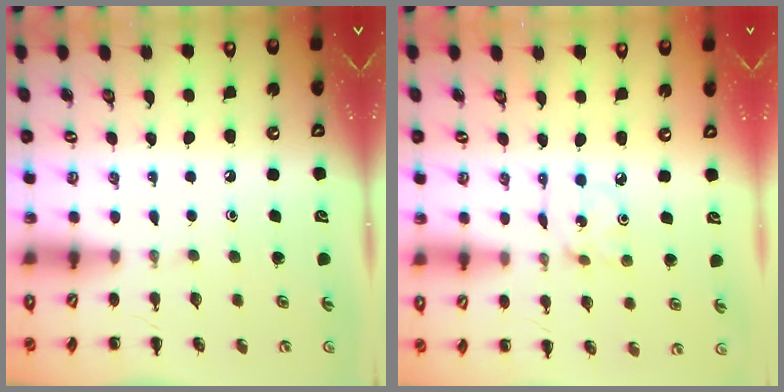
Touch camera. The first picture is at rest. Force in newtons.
{"total": 2.5, "press": 2.5, "slide": 0.5}